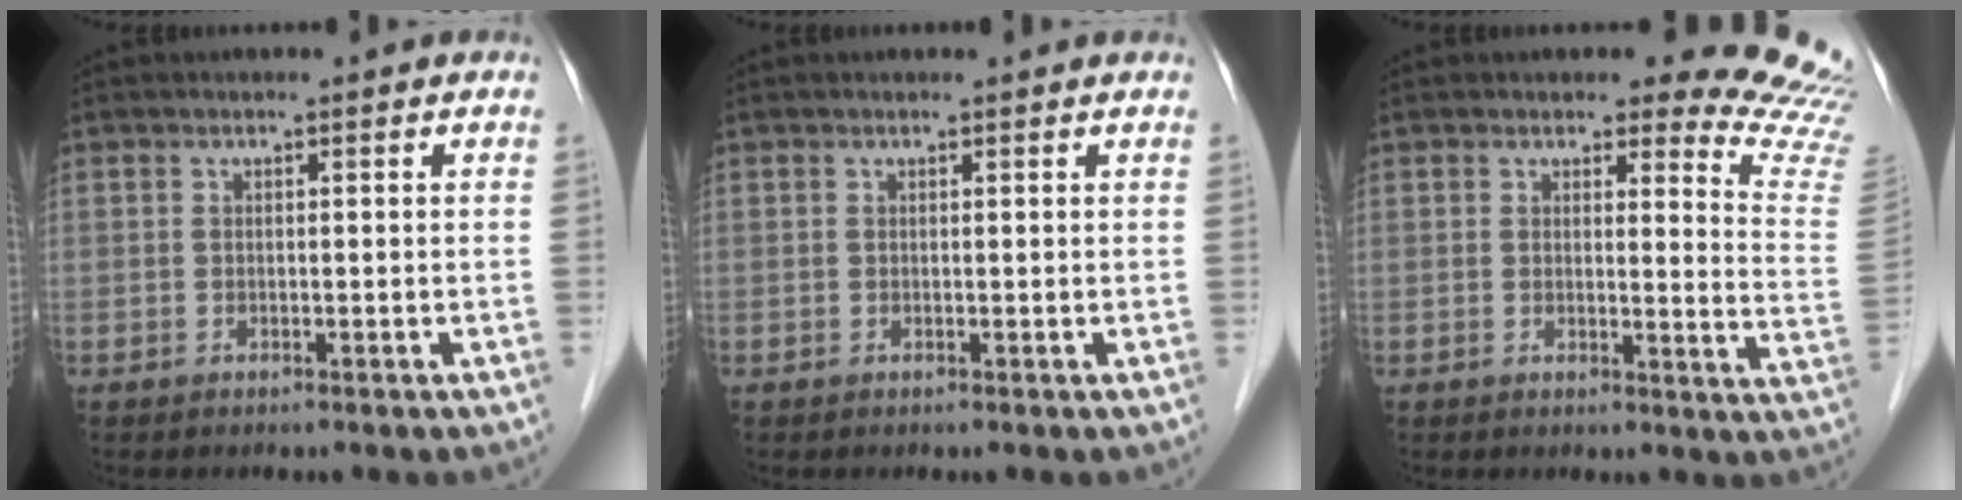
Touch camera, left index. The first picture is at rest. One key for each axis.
{"total": 1.3, "fx": 1.3, "fy": 0.2, "fz": 0.2, "tx": -0.013, "ty": 0.008, "tz": 0.012}
{"total": 11.4, "fx": 11.2, "fy": 1.4, "fz": 1.8, "tx": 0.011, "ty": -0.121, "tz": 0.081}